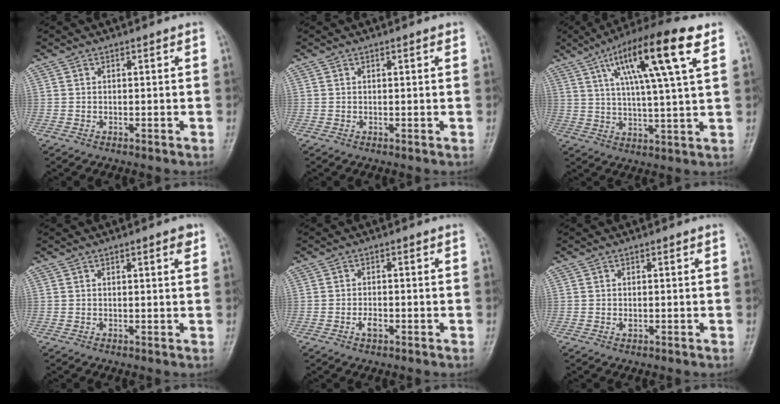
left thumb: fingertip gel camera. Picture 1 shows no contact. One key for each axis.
{"total": 0.8, "fx": 0.4, "fy": 0.2, "fz": 0.7, "tx": -0.010, "ty": 0.000, "tz": 0.005}
{"total": 17.2, "fx": 7.6, "fy": 2.7, "fz": 15.2, "tx": -0.257, "ty": -0.006, "tz": 0.124}
{"total": 2.2, "fx": 1.2, "fy": 0.5, "fz": 1.8, "tx": -0.021, "ty": -0.004, "tz": 0.015}
{"total": 2.0, "fx": -0.9, "fy": 1.1, "fz": 1.5, "tx": -0.024, "ty": 0.003, "tz": -0.017}
{"total": 0.9, "fx": 0.1, "fy": 0.6, "fz": 0.7, "tx": -0.008, "ty": 0.000, "tz": 0.002}